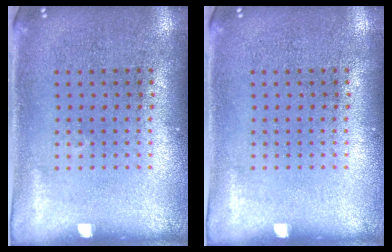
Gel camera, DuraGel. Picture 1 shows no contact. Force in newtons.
{"total": 0.0}